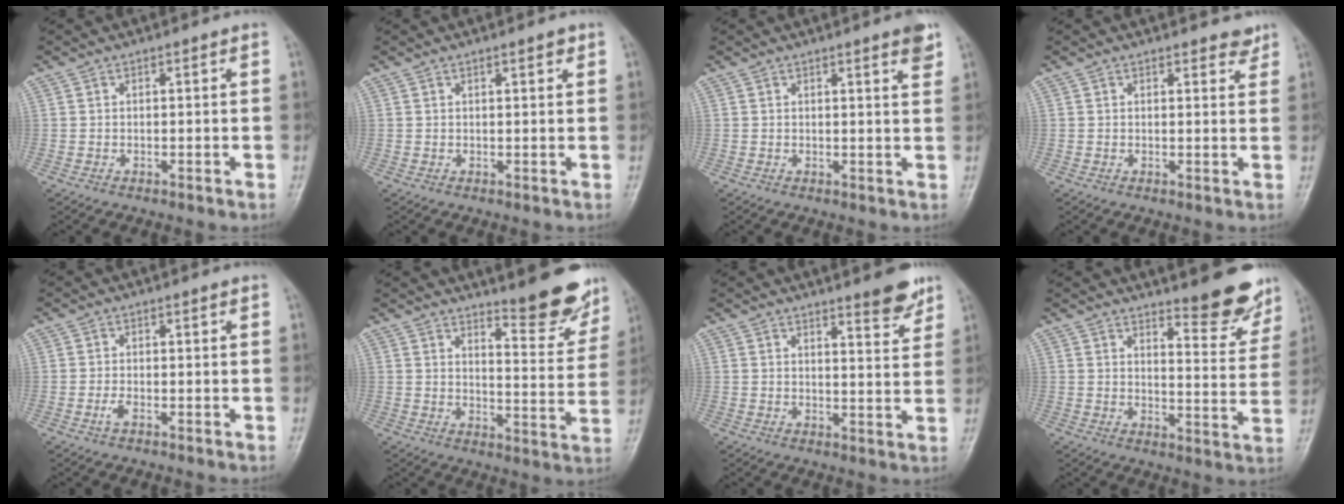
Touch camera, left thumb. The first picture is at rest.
{"total": 1.5, "force": [1.0, 0.4, 1.1], "torque": [-0.014, -0.003, 0.012]}
{"total": 3.2, "force": [2.1, 0.3, 2.4], "torque": [-0.026, -0.012, 0.024]}
{"total": 2.5, "force": [2.2, 1.0, 0.8], "torque": [0.005, -0.013, 0.020]}
{"total": 1.4, "force": [-0.6, 0.5, 1.1], "torque": [-0.026, 0.002, -0.012]}
{"total": 11.1, "force": [9.3, 2.2, 5.7], "torque": [-0.050, -0.080, 0.124]}
{"total": 5.4, "force": [4.2, 1.0, 3.3], "torque": [-0.029, -0.033, 0.055]}
{"total": 10.4, "force": [8.6, 2.4, 5.3], "torque": [-0.042, -0.074, 0.110]}